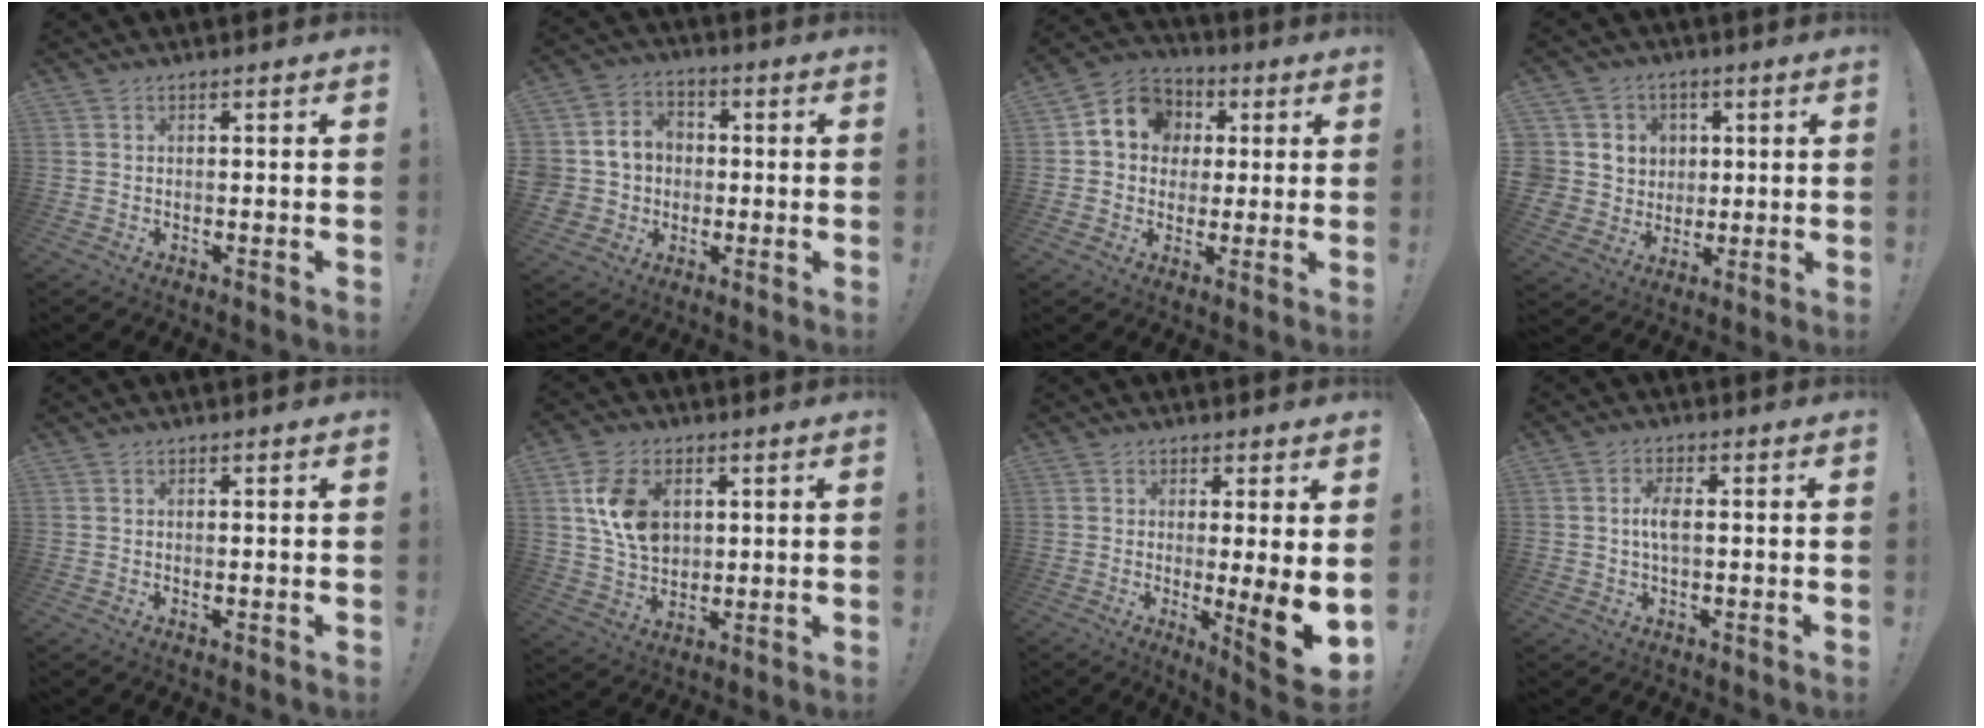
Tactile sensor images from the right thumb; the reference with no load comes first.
{"total": 8.7, "force": [-0.9, 8.3, 2.6], "torque": [-0.049, 0.013, -0.007]}
{"total": 10.2, "force": [2.1, 9.1, 4.1], "torque": [-0.056, 0.001, 0.046]}
{"total": 8.6, "force": [1.4, 8.4, 1.5], "torque": [-0.027, -0.002, 0.039]}
{"total": 0.0}
{"total": 12.8, "force": [3.6, 9.2, 8.2], "torque": [-0.127, -0.001, 0.069]}
{"total": 10.3, "force": [-1.8, 0.4, 10.1], "torque": [-0.126, -0.019, -0.025]}
{"total": 4.2, "force": [0.1, 1.9, 3.8], "torque": [-0.076, 0.006, -0.002]}